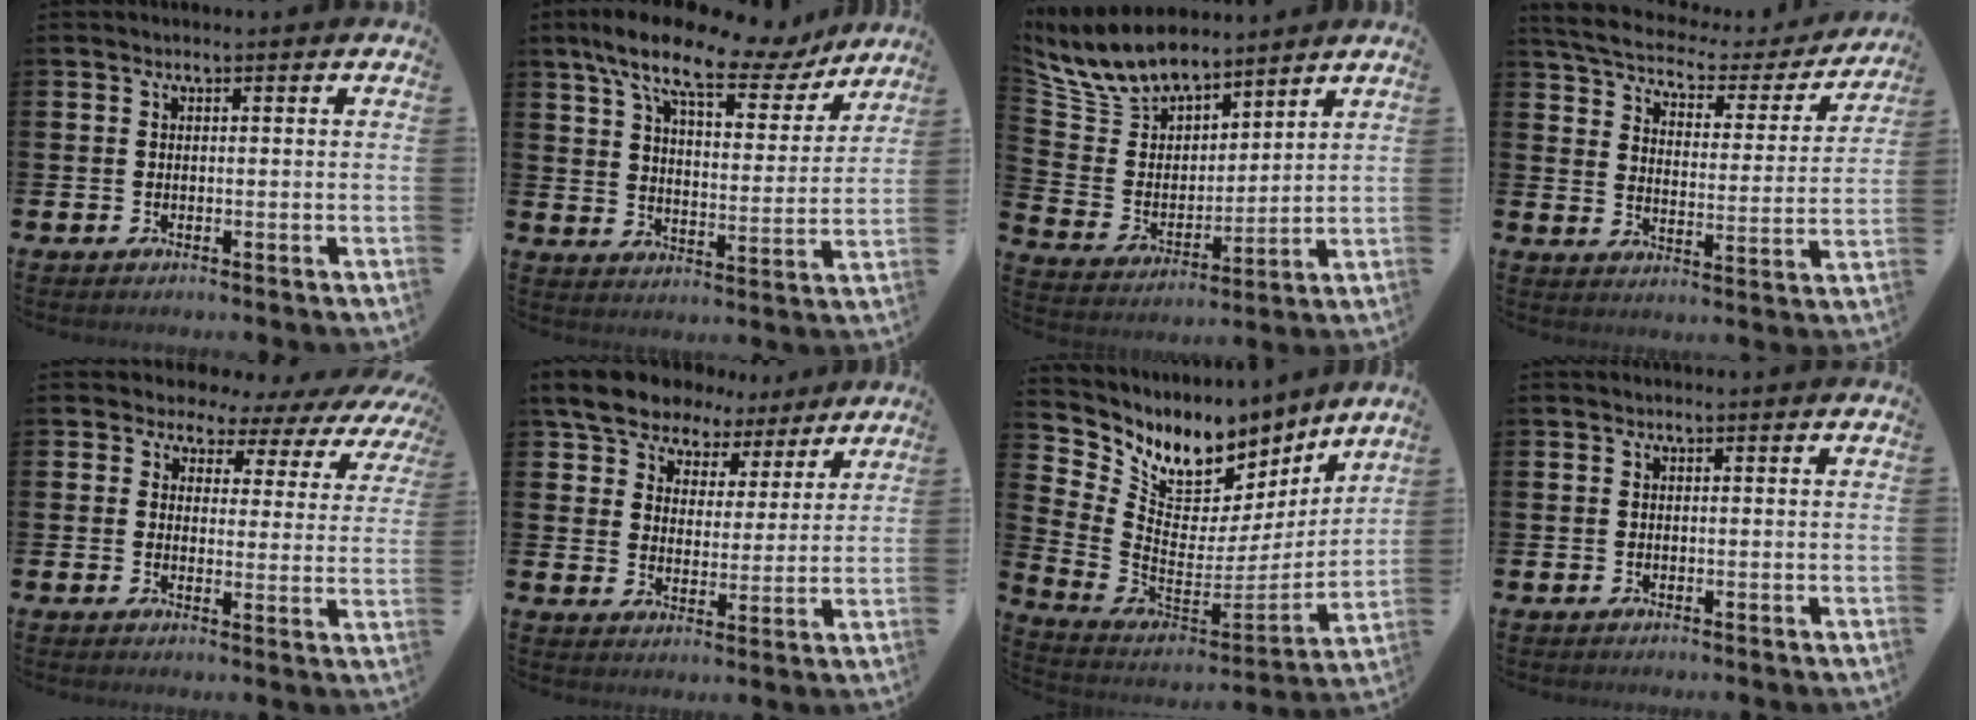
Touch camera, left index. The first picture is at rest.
{"total": 11.8, "force": [9.0, 4.0, 6.6], "torque": [-0.135, -0.048, 0.149]}
{"total": 9.0, "force": [8.2, 3.1, 2.0], "torque": [-0.091, -0.048, 0.154]}
{"total": 5.3, "force": [4.7, 1.4, 1.9], "torque": [-0.066, -0.034, 0.073]}
{"total": 3.1, "force": [2.2, 2.2, 0.1], "torque": [-0.021, -0.025, 0.030]}
{"total": 7.8, "force": [6.9, 3.5, 1.0], "torque": [-0.051, -0.037, 0.124]}
{"total": 9.4, "force": [7.3, 5.2, 2.8], "torque": [-0.093, -0.055, 0.132]}
{"total": 0.0}